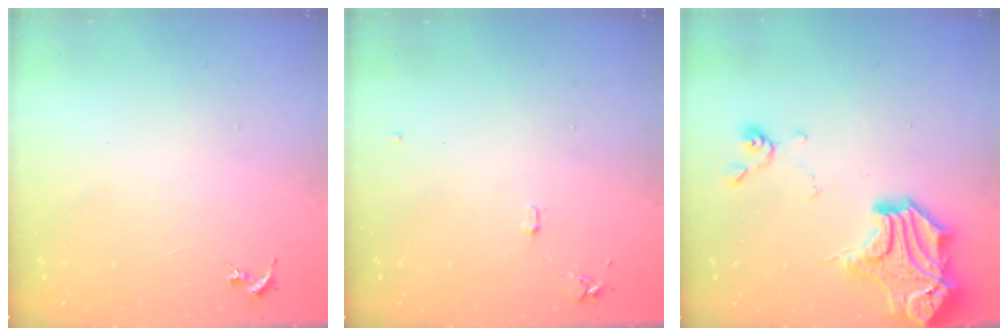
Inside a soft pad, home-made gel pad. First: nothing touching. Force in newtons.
{"total": 5.2, "press": 5.1, "slide": 0.6}
{"total": 20.2, "press": 20.0, "slide": 2.5}